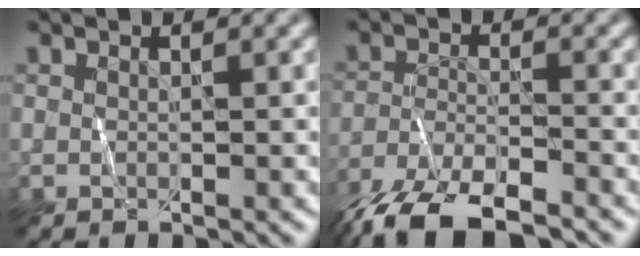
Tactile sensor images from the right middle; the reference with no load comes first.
{"total": 7.3, "force": [-6.1, 1.7, 3.5], "torque": [-0.058, -0.005, -0.116]}